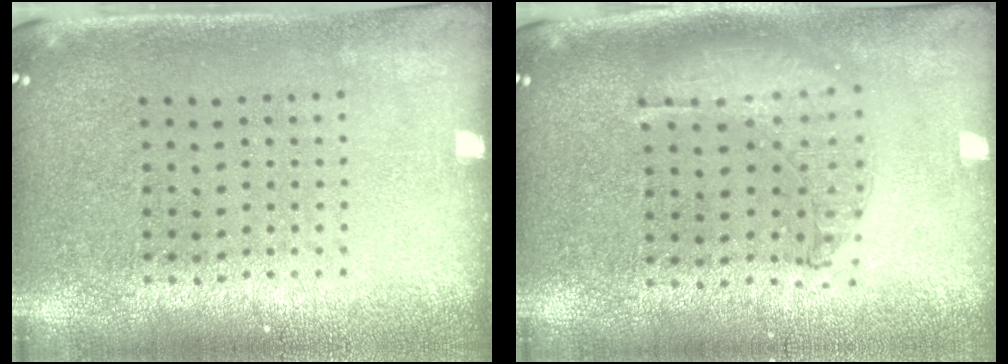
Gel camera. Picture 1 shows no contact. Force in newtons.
{"total": 1.0, "press": 1.0, "slide": 0.3}